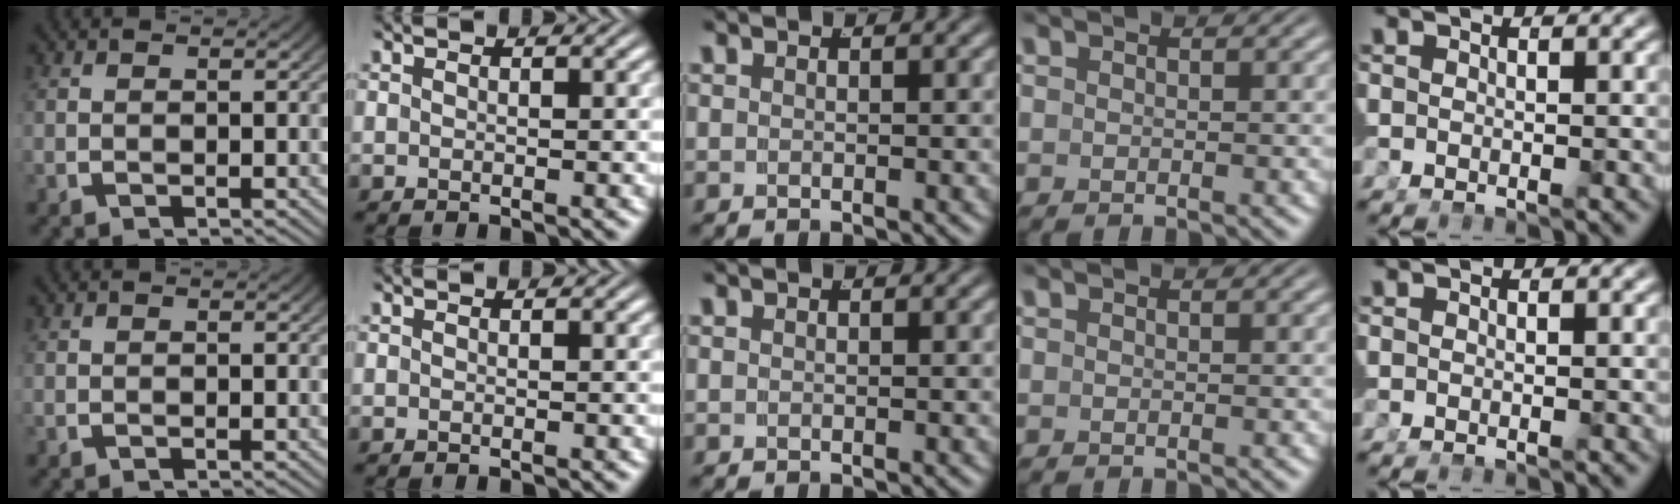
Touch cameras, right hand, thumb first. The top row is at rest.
{}